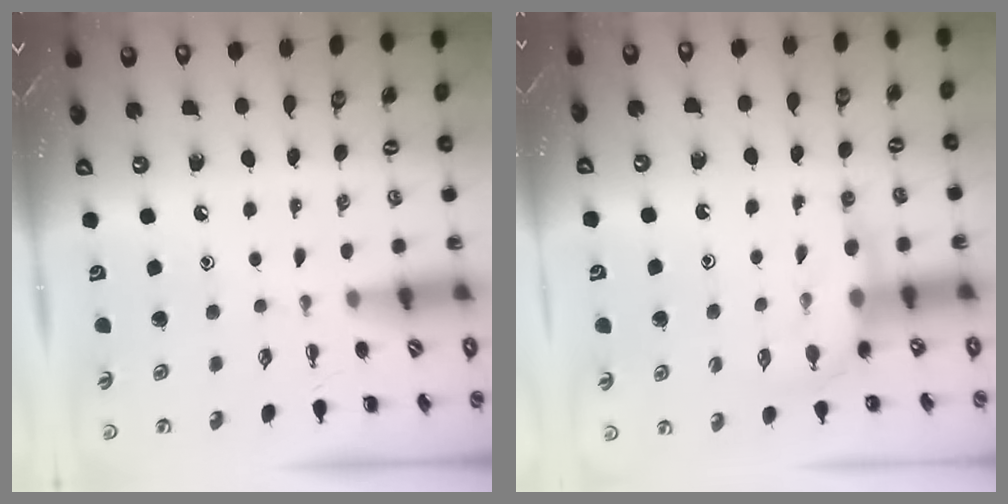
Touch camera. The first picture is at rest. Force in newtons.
{"total": 7.5, "press": 7.5, "slide": 0.7}